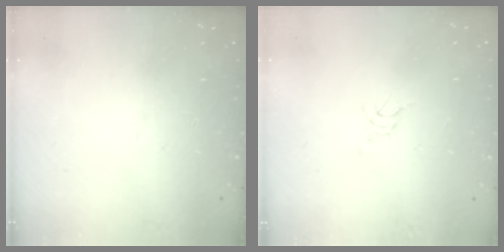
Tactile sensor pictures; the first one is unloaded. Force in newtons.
{"total": 1.4, "press": 1.4, "slide": 0.2}